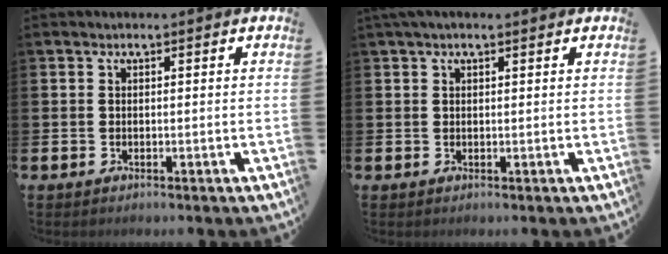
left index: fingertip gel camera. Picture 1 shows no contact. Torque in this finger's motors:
{"motor_torque": [0.98, -1.16, 0.28, 0.17]}